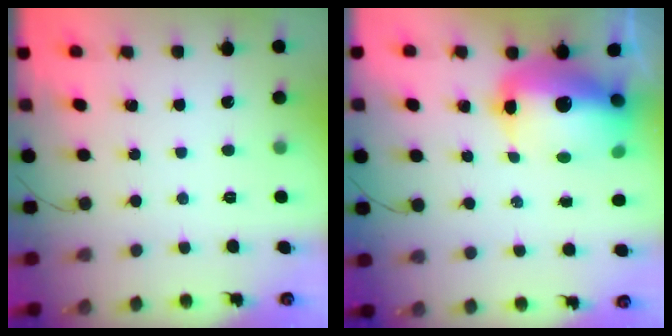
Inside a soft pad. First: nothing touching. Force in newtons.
{"total": 16.7, "press": 16.2, "slide": 4.1}